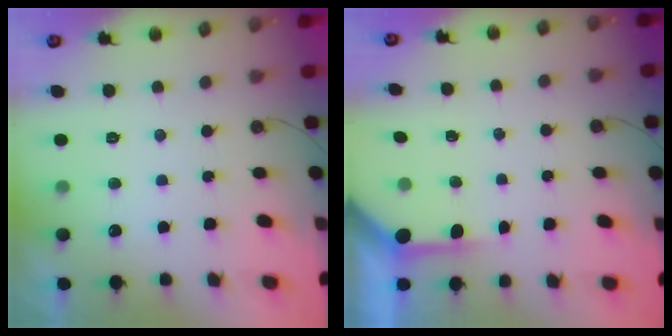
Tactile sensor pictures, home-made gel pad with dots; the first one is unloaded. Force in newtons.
{"total": 3.8, "press": 3.8, "slide": 0.5}